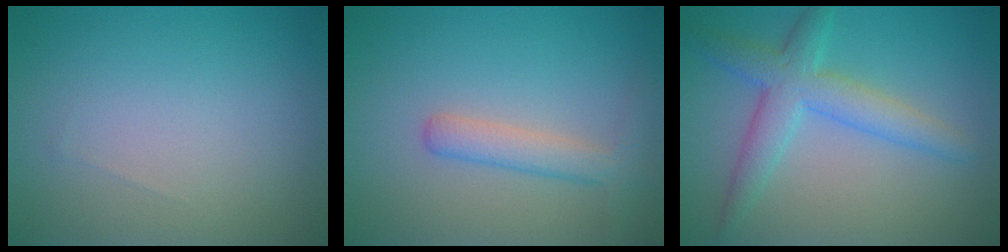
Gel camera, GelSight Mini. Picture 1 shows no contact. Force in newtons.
{"total": 2.3, "press": 2.3, "slide": 0.1}
{"total": 4.4, "press": 4.4, "slide": 0.1}